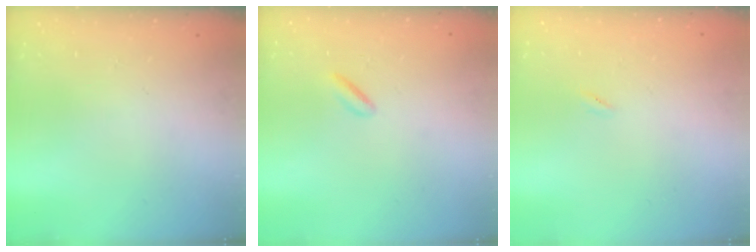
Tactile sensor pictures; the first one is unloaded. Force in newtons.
{"total": 1.7, "press": 1.5, "slide": 0.7}
{"total": 0.5, "press": 0.3, "slide": 0.4}